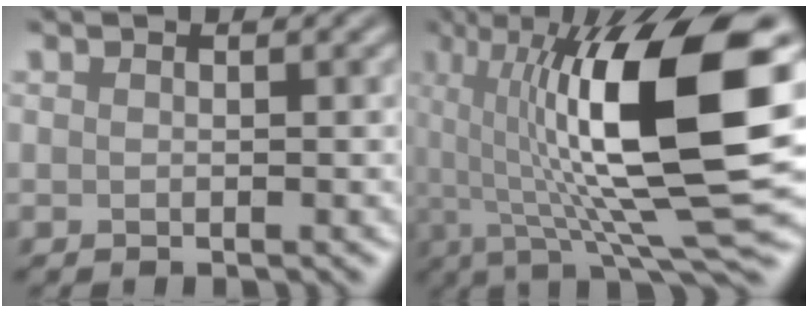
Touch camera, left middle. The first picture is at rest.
{"total": 14.7, "force": [1.7, 3.7, 14.1], "torque": [-0.227, 0.010, 0.034]}